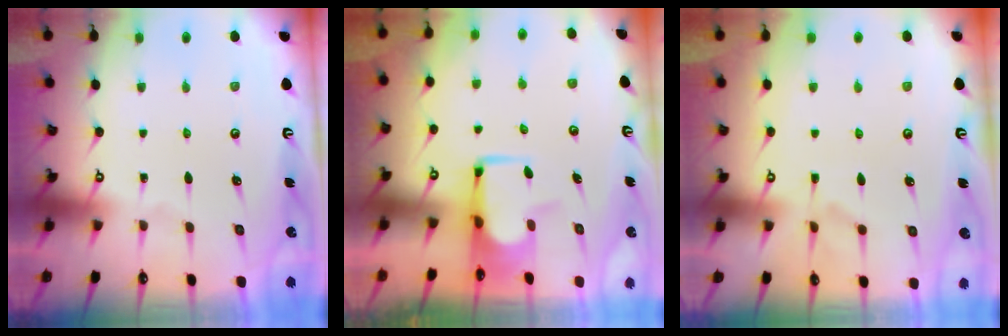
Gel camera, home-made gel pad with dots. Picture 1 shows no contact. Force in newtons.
{"total": 2.2, "press": 2.1, "slide": 0.5}
{"total": 2.1, "press": 1.9, "slide": 1.0}